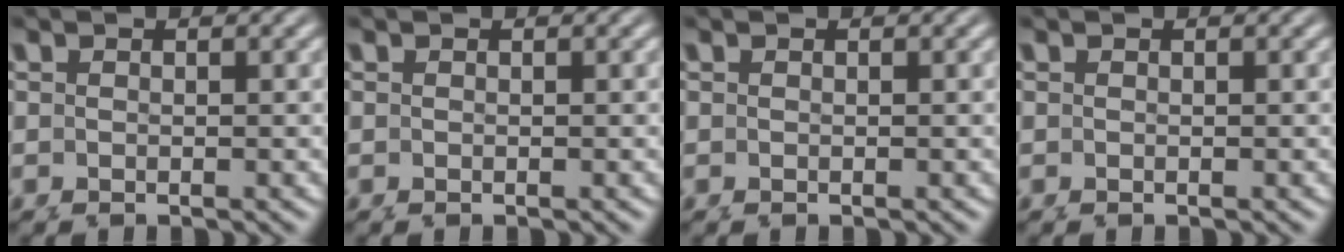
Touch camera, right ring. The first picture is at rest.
{"total": 0.0}
{"total": 0.0}
{"total": 0.0}